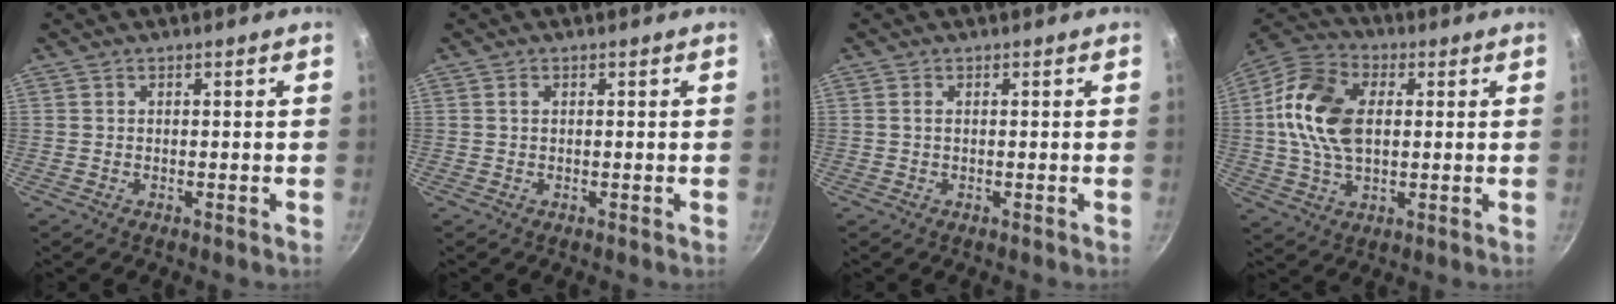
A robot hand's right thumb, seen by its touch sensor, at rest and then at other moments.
{"total": 0.6, "force": [0.2, 0.4, 0.4], "torque": [-0.006, 0.003, 0.003]}
{"total": 1.2, "force": [-0.6, -1.0, 0.2], "torque": [-0.027, 0.001, -0.016]}
{"total": 4.2, "force": [-1.5, 3.4, 1.9], "torque": [-0.028, 0.028, -0.047]}